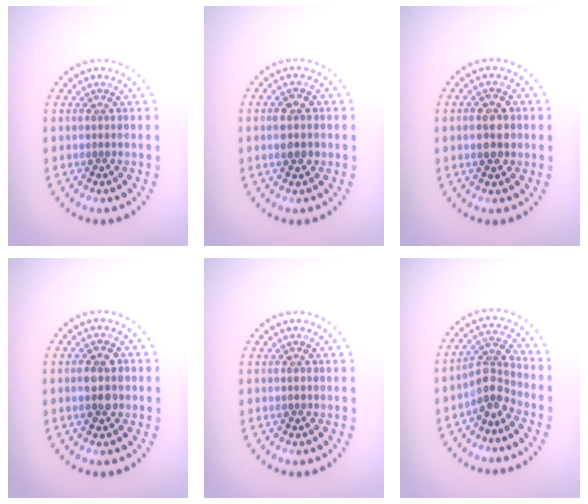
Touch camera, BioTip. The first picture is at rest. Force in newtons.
{"total": 2.8, "press": 2.8, "slide": 0.2}
{"total": 3.3, "press": 3.3, "slide": 0.1}
{"total": 2.9, "press": 2.9, "slide": 0.1}
{"total": 0.6, "press": 0.6, "slide": 0.1}
{"total": 3.0, "press": 2.4, "slide": 1.9}